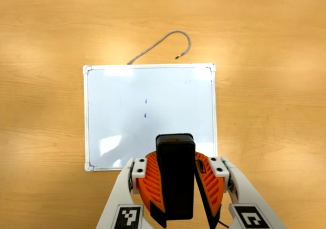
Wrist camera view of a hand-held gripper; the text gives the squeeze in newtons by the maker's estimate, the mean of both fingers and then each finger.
{"total": 11.7, "left": 11.1, "right": 12.3}